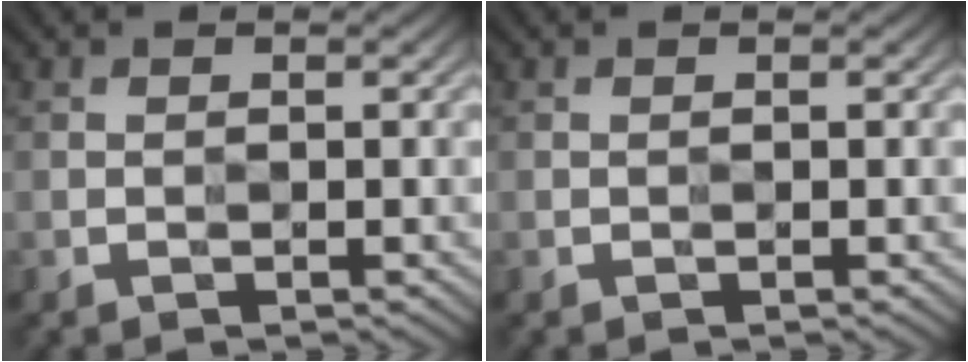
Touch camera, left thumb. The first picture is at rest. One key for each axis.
{"total": 0.0}